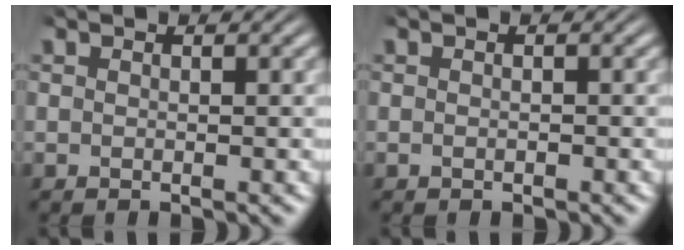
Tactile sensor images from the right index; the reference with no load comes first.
{"total": 0.6, "force": [-0.5, 0.1, 0.2], "torque": [-0.009, -0.001, -0.009]}